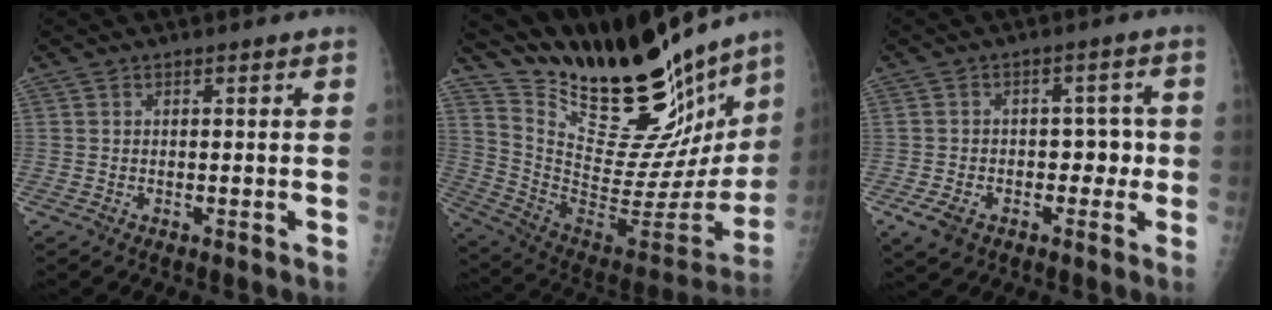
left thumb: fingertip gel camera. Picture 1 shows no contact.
{"total": 32.8, "force": [25.8, 10.2, 17.4], "torque": [-0.243, -0.120, 0.395]}
{"total": 7.6, "force": [-2.6, 5.4, 4.7], "torque": [-0.043, 0.025, -0.036]}